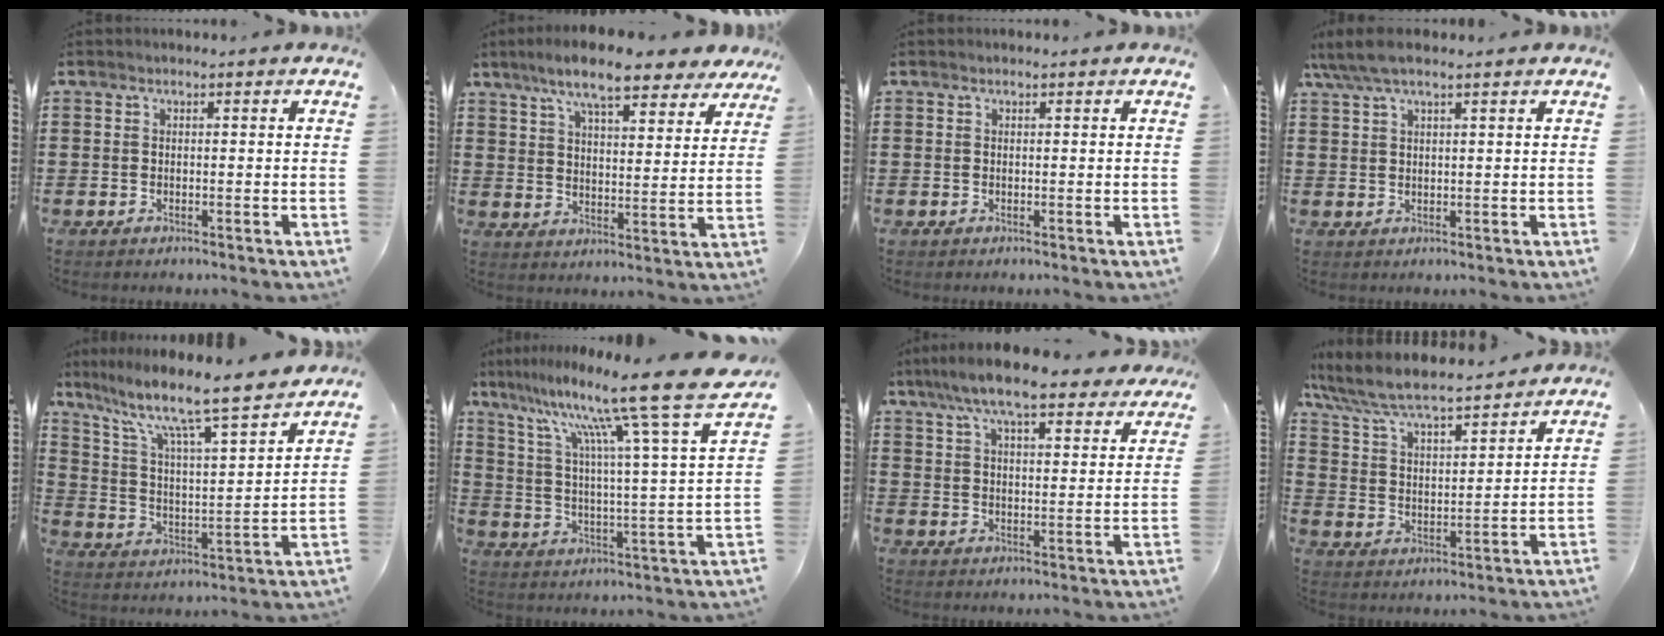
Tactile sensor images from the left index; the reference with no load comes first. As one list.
[{"total": 9.9, "force": [8.0, 1.4, 5.5], "torque": [-0.124, -0.020, 0.141]}, {"total": 0.0}, {"total": 4.3, "force": [3.0, 0.6, 3.0], "torque": [-0.064, 0.004, 0.054]}, {"total": 9.7, "force": [8.0, 0.6, 5.4], "torque": [-0.128, -0.064, 0.128]}, {"total": 12.0, "force": [9.9, -1.0, 6.8], "torque": [-0.146, -0.086, 0.147]}, {"total": 9.2, "force": [7.9, 1.2, 4.6], "torque": [-0.117, -0.024, 0.142]}, {"total": 6.9, "force": [6.3, 0.8, 2.7], "torque": [-0.079, -0.040, 0.106]}]